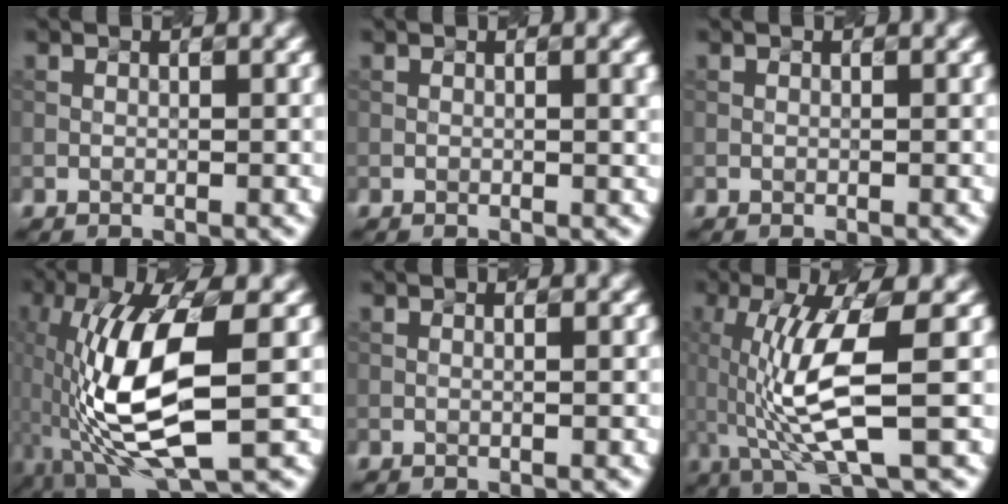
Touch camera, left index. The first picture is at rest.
{"total": 1.4, "force": [0.2, 0.4, 1.3], "torque": [-0.012, 0.004, 0.004]}
{"total": 0.0}
{"total": 10.5, "force": [-2.2, 3.4, 9.7], "torque": [-0.206, 0.008, -0.032]}
{"total": 0.7, "force": [0.1, 0.3, 0.6], "torque": [-0.005, 0.006, -0.006]}
{"total": 7.2, "force": [-0.7, 1.3, 7.1], "torque": [-0.141, 0.000, 0.005]}